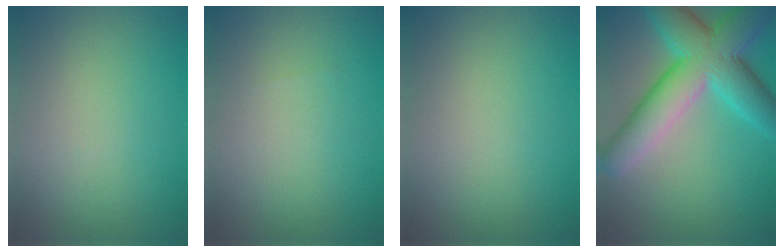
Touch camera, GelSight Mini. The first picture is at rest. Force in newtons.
{"total": 0.0}
{"total": 0.0}
{"total": 10.4, "press": 10.4, "slide": 0.1}